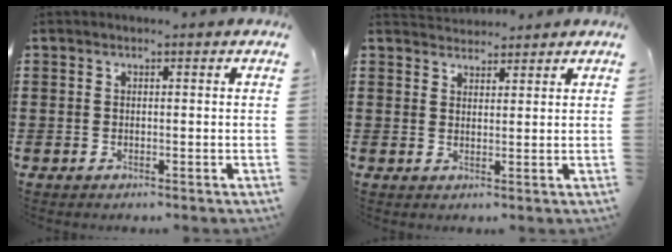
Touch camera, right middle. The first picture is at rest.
{"total": 2.7, "force": [2.6, 0.7, -0.2], "torque": [-0.004, -0.001, 0.051]}